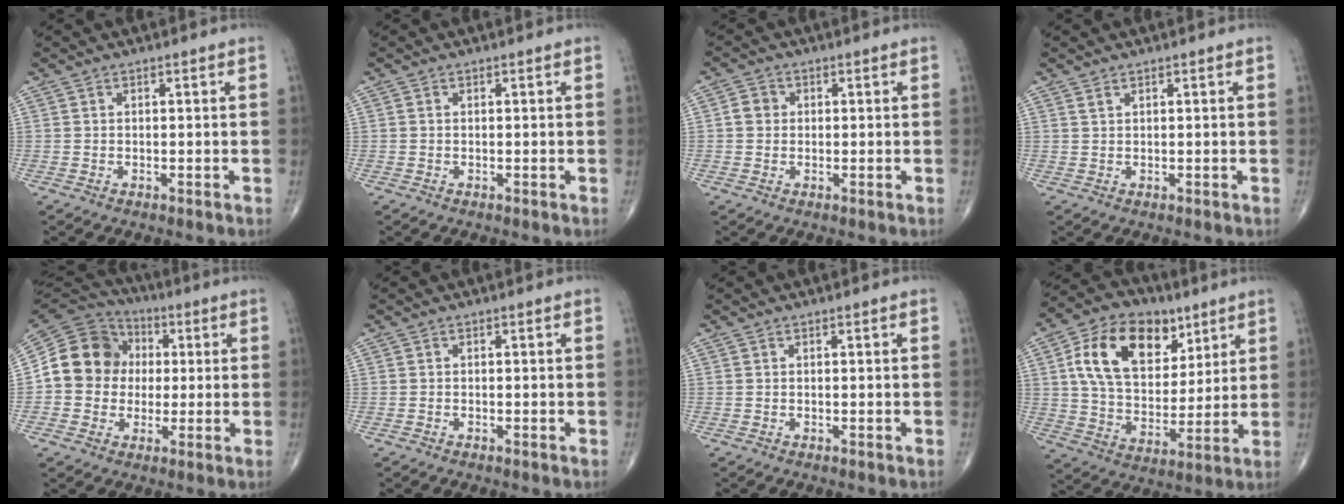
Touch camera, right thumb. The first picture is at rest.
{"total": 0.0}
{"total": 2.7, "force": [0.2, 2.5, 1.1], "torque": [-0.010, 0.006, -0.002]}
{"total": 0.8, "force": [0.6, 0.2, 0.4], "torque": [-0.006, 0.001, 0.014]}
{"total": 14.2, "force": [0.6, 12.8, 6.2], "torque": [-0.090, 0.029, 0.005]}
{"total": 0.0}
{"total": 0.0}
{"total": 19.2, "force": [7.6, 12.5, 12.4], "torque": [-0.184, -0.018, 0.135]}